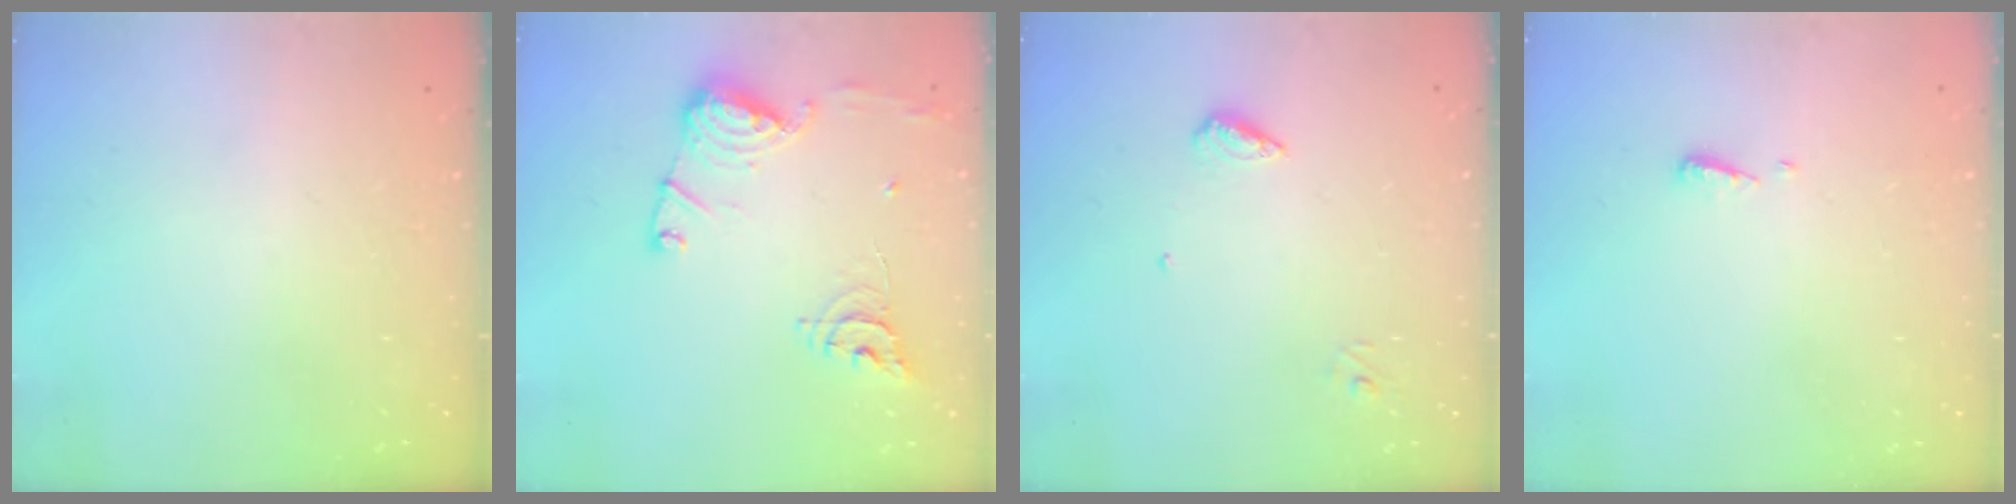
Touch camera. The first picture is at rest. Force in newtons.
{"total": 15.3, "press": 15.2, "slide": 1.4}
{"total": 6.0, "press": 6.0, "slide": 0.6}
{"total": 4.3, "press": 4.2, "slide": 0.4}